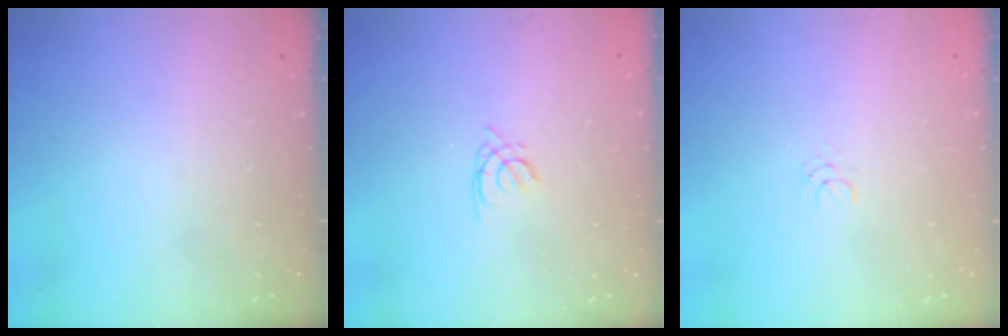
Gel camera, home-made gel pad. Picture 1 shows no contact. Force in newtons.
{"total": 0.5, "press": 0.4, "slide": 0.3}
{"total": 1.1, "press": 1.1, "slide": 0.1}